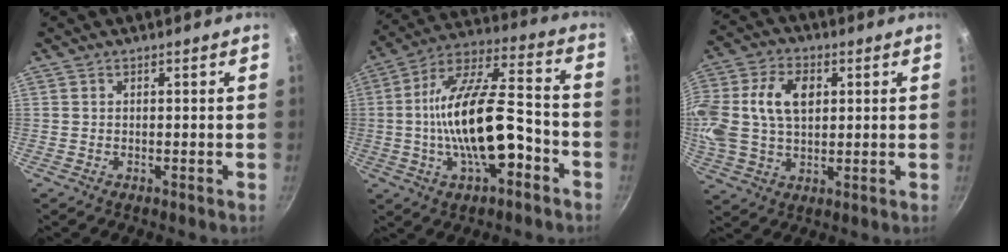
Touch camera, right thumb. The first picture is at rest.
{"total": 20.1, "force": [-5.0, 8.5, 17.5], "torque": [-0.297, 0.047, -0.091]}
{"total": 18.6, "force": [3.6, 12.9, 12.8], "torque": [-0.281, 0.029, 0.063]}